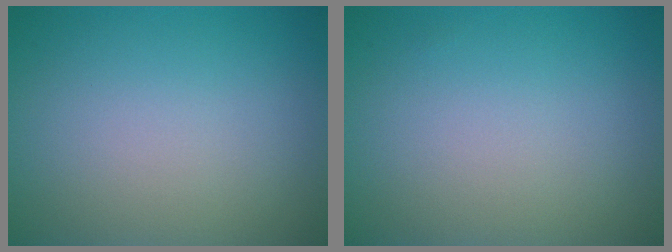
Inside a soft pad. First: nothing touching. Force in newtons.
{"total": 0.0}